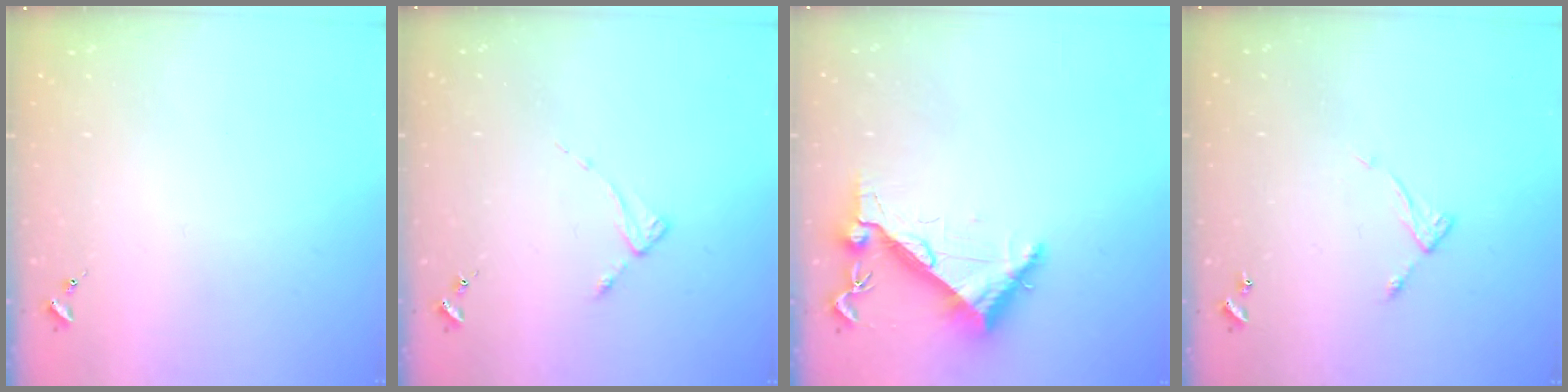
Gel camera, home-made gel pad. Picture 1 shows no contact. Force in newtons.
{"total": 2.6, "press": 2.6, "slide": 0.3}
{"total": 6.4, "press": 6.4, "slide": 0.5}
{"total": 5.4, "press": 5.4, "slide": 0.4}